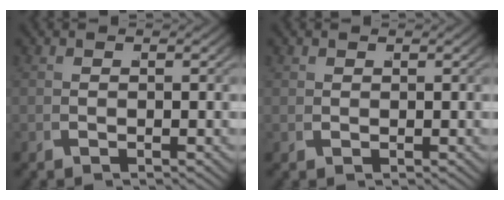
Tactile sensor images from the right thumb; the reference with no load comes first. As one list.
[{"total": 0.6, "force": [0.6, 0.2, 0.0], "torque": [0.007, 0.001, 0.016]}]